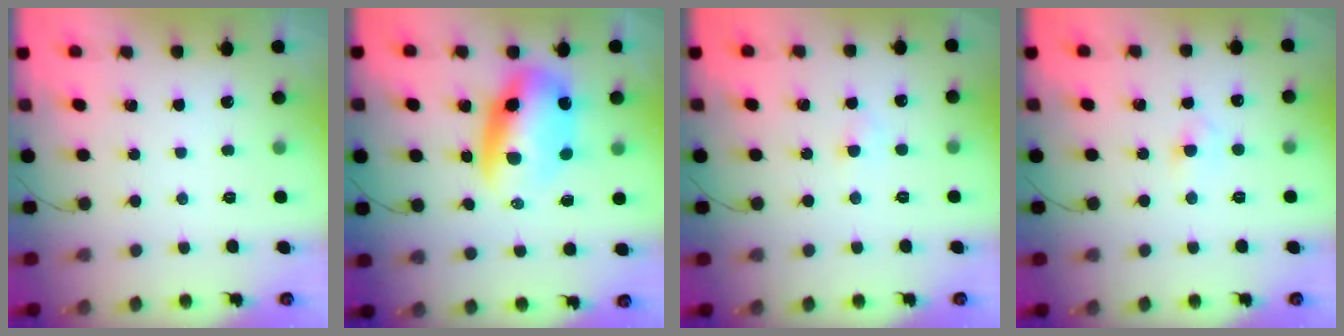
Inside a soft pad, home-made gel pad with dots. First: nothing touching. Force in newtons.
{"total": 11.1, "press": 10.8, "slide": 2.7}
{"total": 1.8, "press": 1.5, "slide": 0.9}
{"total": 2.1, "press": 1.9, "slide": 0.9}